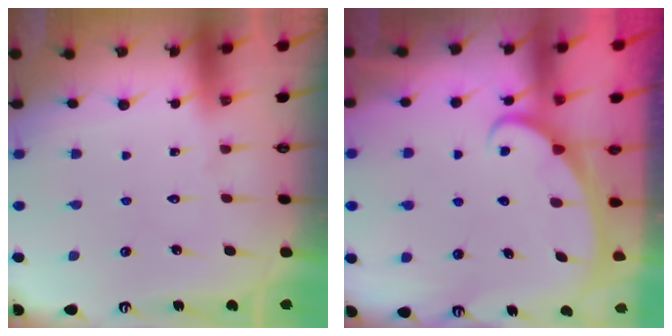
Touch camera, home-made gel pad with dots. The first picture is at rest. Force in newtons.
{"total": 2.5, "press": 2.5, "slide": 0.3}